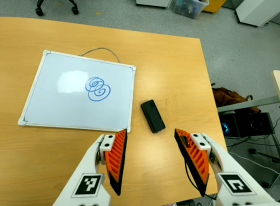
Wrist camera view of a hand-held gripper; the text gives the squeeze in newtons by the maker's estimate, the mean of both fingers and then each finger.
{"total": 0.0}